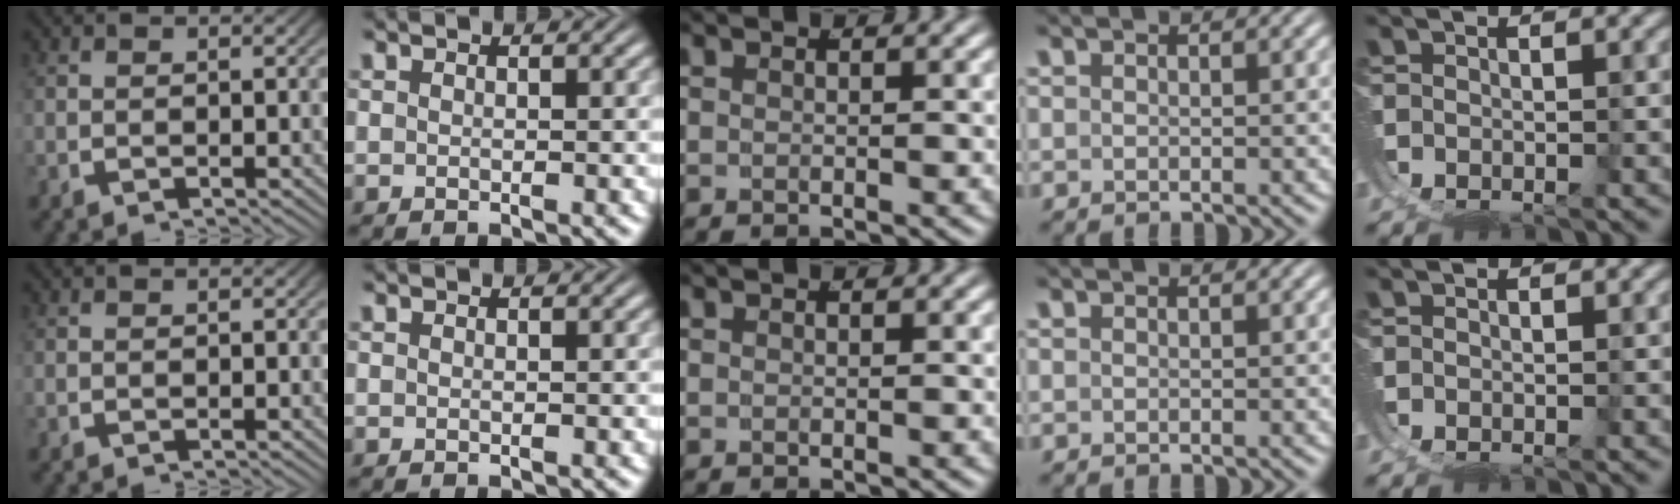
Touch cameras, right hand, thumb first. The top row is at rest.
{}